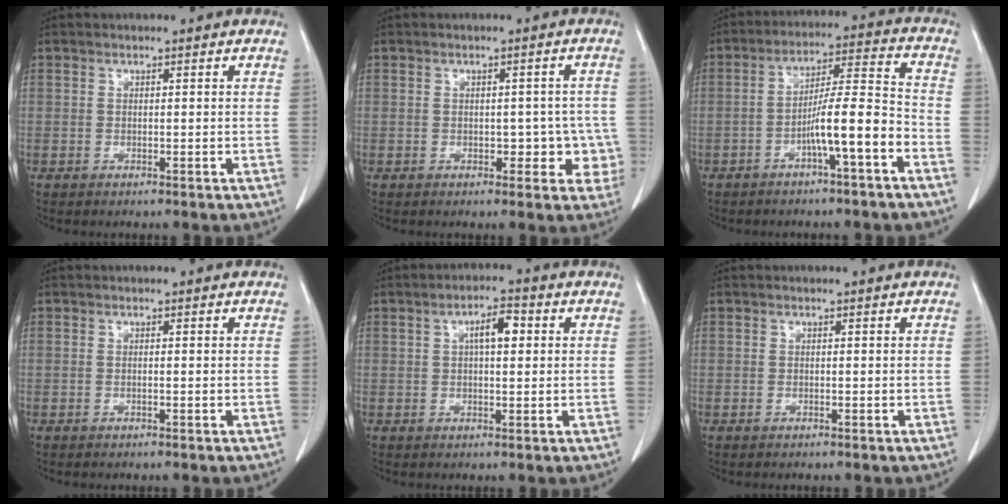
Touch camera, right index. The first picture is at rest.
{"total": 4.5, "force": [-0.9, 3.0, 3.2], "torque": [-0.014, 0.019, -0.006]}
{"total": 9.1, "force": [-4.1, 0.0, 8.2], "torque": [-0.137, 0.023, -0.067]}
{"total": 0.0}
{"total": 4.4, "force": [1.1, 1.4, 4.0], "torque": [-0.069, 0.011, 0.016]}
{"total": 0.0}